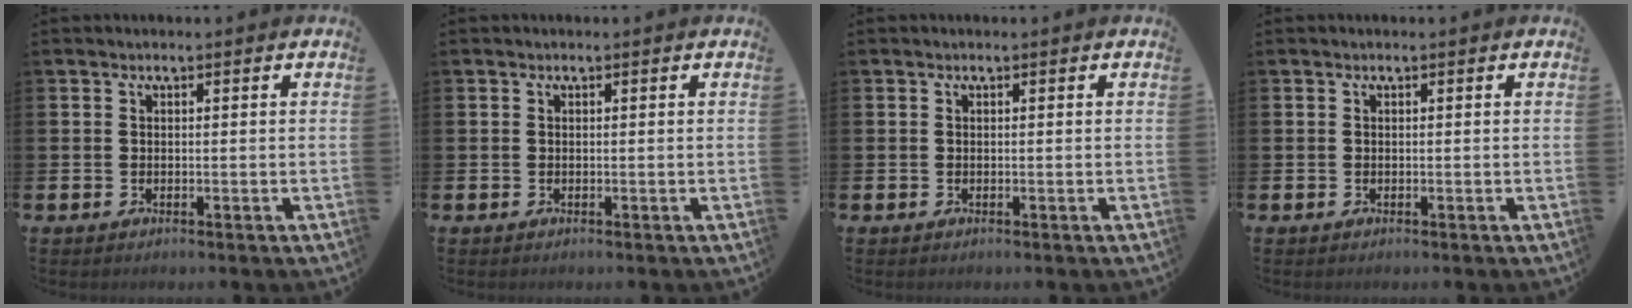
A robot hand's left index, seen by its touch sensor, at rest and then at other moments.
{"total": 0.0}
{"total": 0.0}
{"total": 0.0}